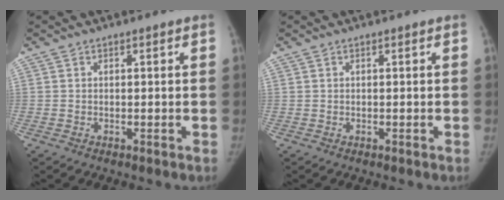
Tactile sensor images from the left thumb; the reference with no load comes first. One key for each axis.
{"total": 0.0}